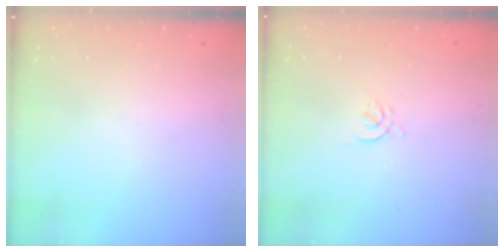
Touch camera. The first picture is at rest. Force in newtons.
{"total": 1.7, "press": 1.6, "slide": 0.6}